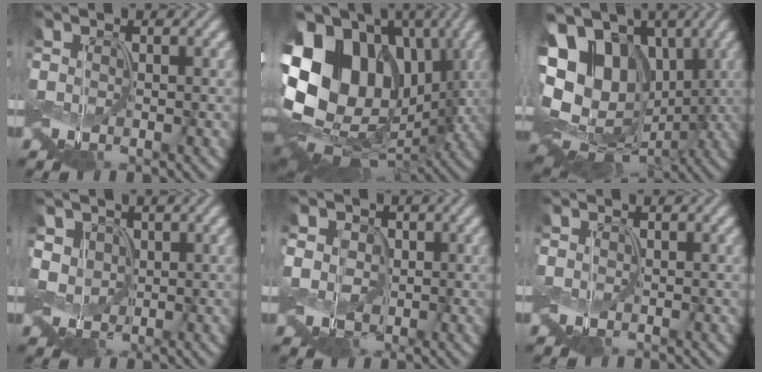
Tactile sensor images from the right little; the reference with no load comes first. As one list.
[{"total": 17.2, "force": [1.4, 13.2, 11.0], "torque": [-0.203, 0.015, 0.034]}, {"total": 16.6, "force": [1.4, 12.9, 10.3], "torque": [-0.183, 0.016, 0.037]}, {"total": 2.6, "force": [0.1, 2.3, 1.3], "torque": [-0.029, -0.001, -0.004]}, {"total": 3.9, "force": [0.3, 3.5, 1.9], "torque": [-0.045, 0.012, -0.014]}, {"total": 0.0}]